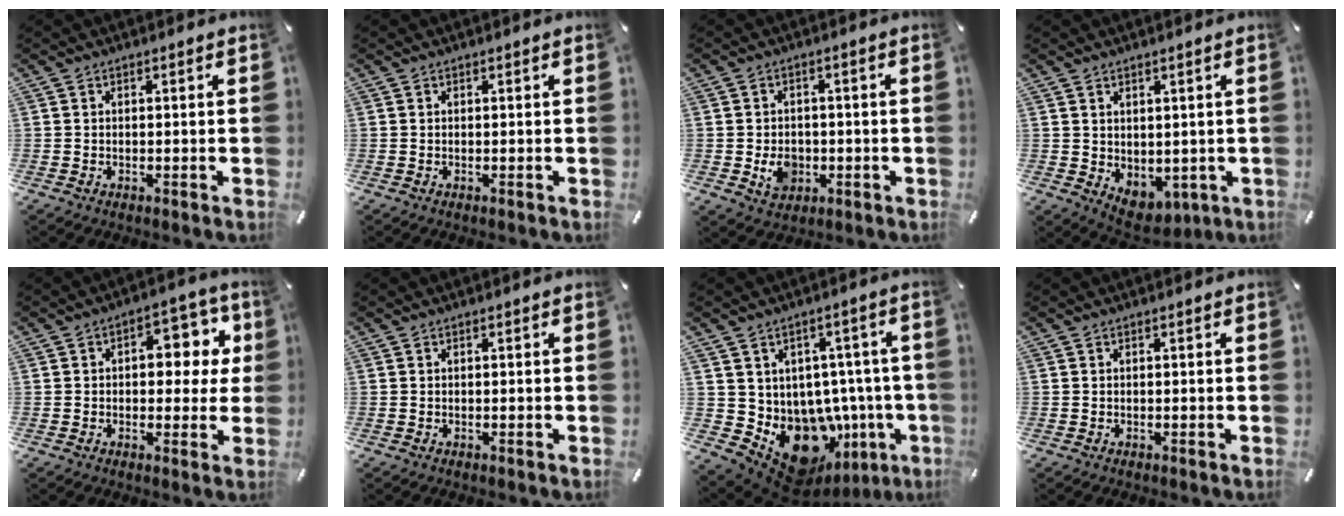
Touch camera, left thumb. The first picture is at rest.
{"total": 0.0}
{"total": 5.8, "force": [-1.3, 4.8, 2.9], "torque": [-0.048, -0.001, -0.025]}
{"total": 3.7, "force": [0.8, 3.4, 1.4], "torque": [-0.013, -0.006, 0.020]}
{"total": 10.2, "force": [1.9, 6.5, 7.7], "torque": [-0.088, -0.009, 0.025]}
{"total": 0.0}
{"total": 14.4, "force": [-5.5, 10.3, 8.4], "torque": [-0.119, -0.008, -0.066]}
{"total": 0.0}